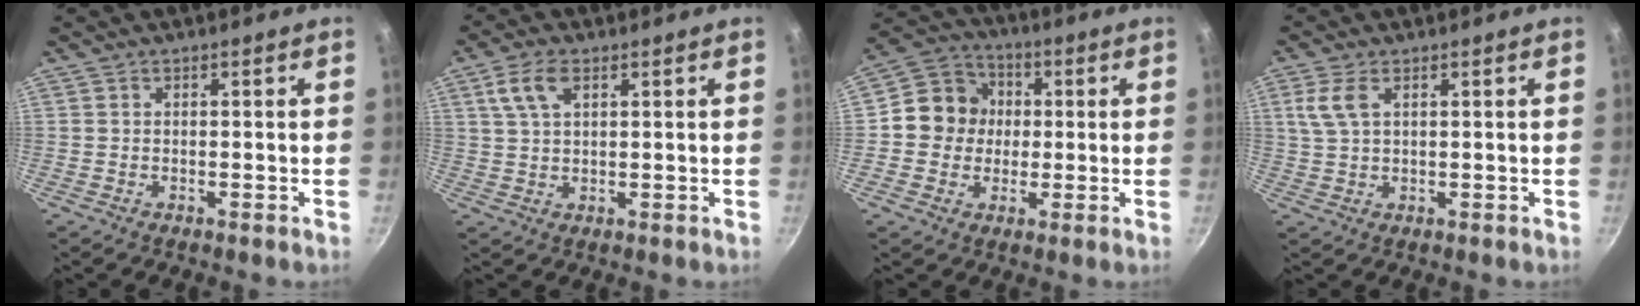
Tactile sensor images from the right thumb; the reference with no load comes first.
{"total": 6.0, "force": [2.5, 3.2, 4.4], "torque": [-0.079, 0.005, 0.049]}
{"total": 10.1, "force": [0.3, 9.3, 3.7], "torque": [-0.026, 0.019, -0.014]}
{"total": 4.7, "force": [1.8, 2.4, 3.7], "torque": [-0.081, 0.004, 0.037]}